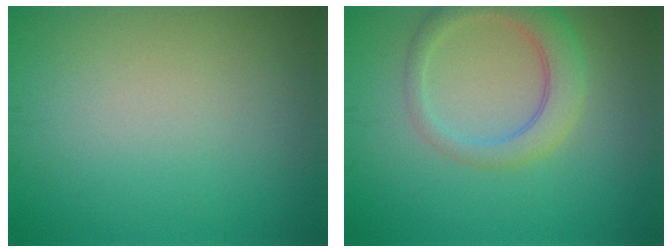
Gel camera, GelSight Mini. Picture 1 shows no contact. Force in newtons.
{"total": 4.1, "press": 4.0, "slide": 0.3}